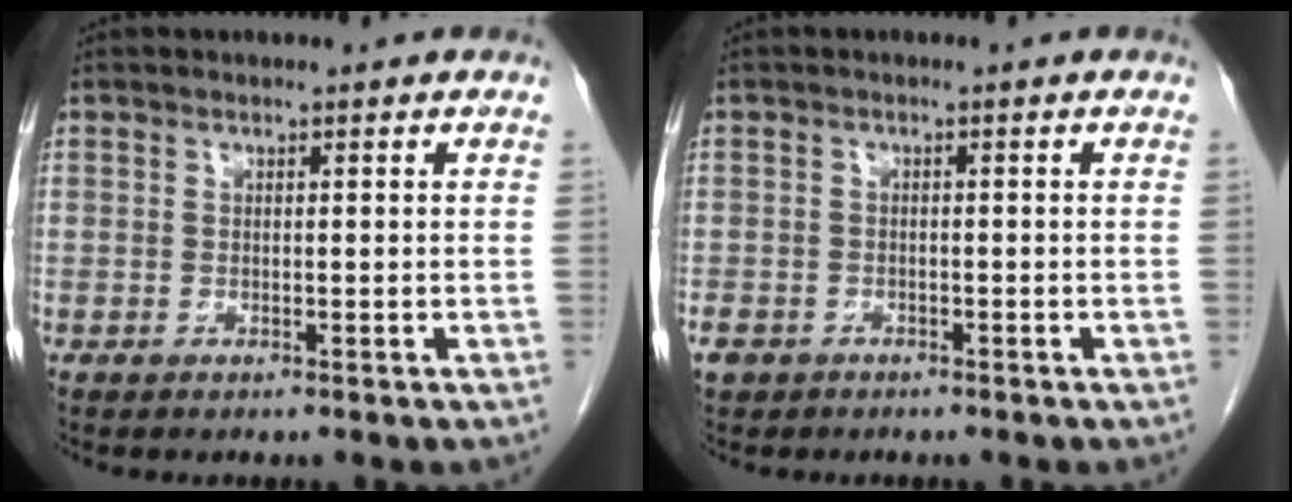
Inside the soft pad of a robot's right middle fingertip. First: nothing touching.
{"total": 3.3, "force": [-2.4, 2.2, 0.7], "torque": [-0.013, 0.002, -0.040]}